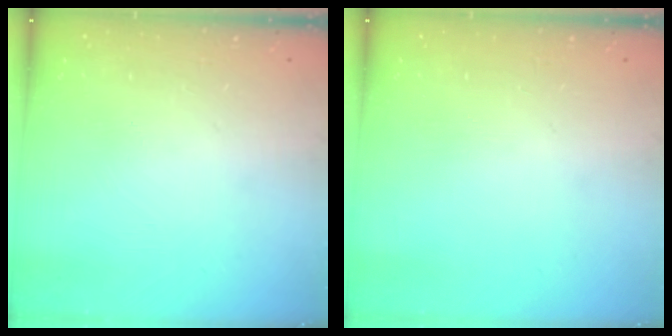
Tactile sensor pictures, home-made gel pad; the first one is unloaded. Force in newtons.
{"total": 0.0}